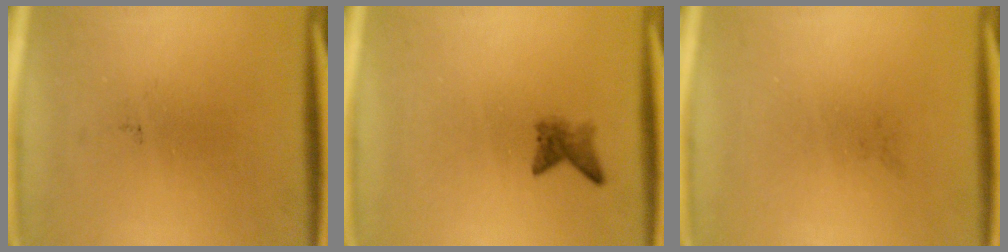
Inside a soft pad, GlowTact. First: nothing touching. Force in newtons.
{"total": 1.9}
{"total": 0.0}